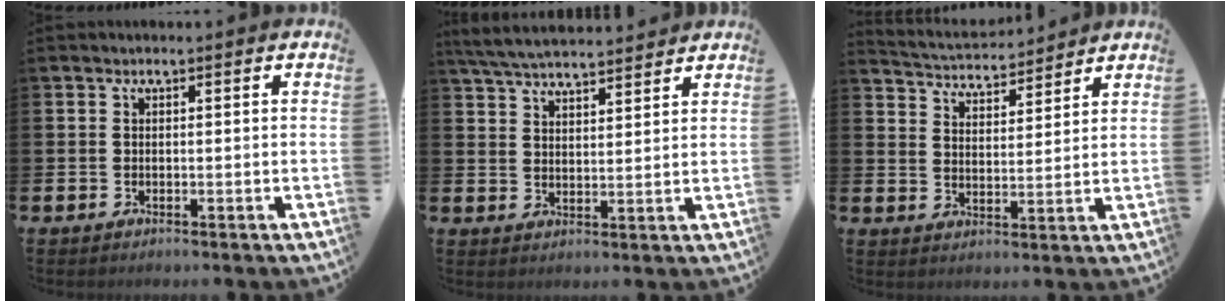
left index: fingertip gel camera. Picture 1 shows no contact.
{"total": 5.5, "force": [5.4, 0.5, 1.1], "torque": [-0.045, -0.026, 0.098]}
{"total": 4.3, "force": [4.3, 0.7, -0.1], "torque": [-0.021, -0.033, 0.074]}